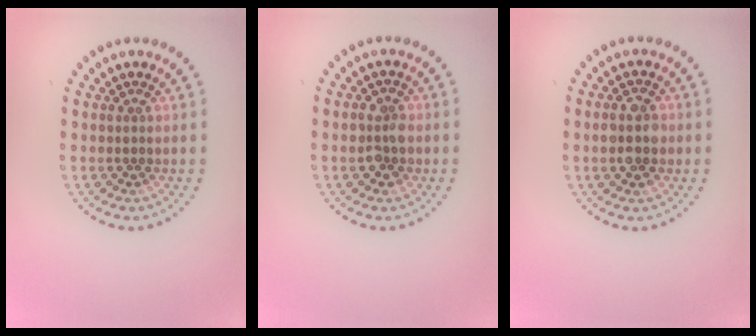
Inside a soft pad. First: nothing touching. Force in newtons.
{"total": 2.5, "press": 2.4, "slide": 0.6}
{"total": 2.8, "press": 2.8, "slide": 0.2}